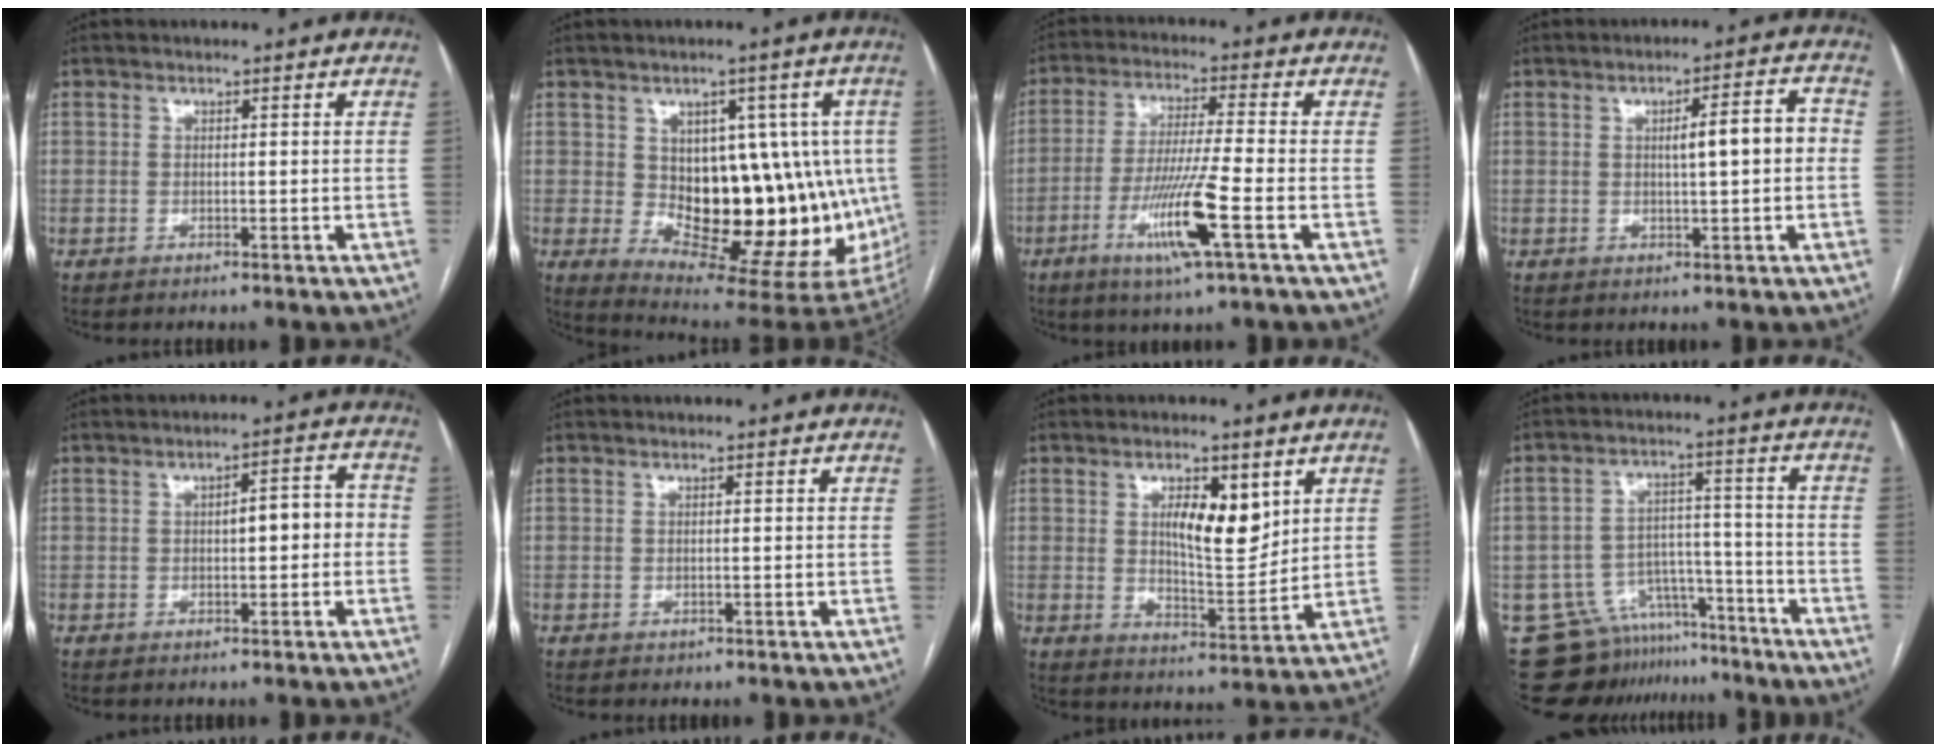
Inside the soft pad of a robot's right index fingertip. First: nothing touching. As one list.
[{"total": 17.7, "force": [-1.2, 8.6, 15.4], "torque": [-0.165, 0.014, 0.007]}, {"total": 10.7, "force": [-4.1, -0.6, 9.9], "torque": [-0.194, -0.018, -0.078]}, {"total": 6.1, "force": [0.3, 0.9, 6.0], "torque": [-0.090, 0.019, 0.006]}, {"total": 5.0, "force": [-0.2, 1.6, 4.8], "torque": [-0.064, 0.028, -0.003]}, {"total": 0.0}, {"total": 8.5, "force": [3.3, 3.0, 7.3], "torque": [-0.115, -0.007, 0.059]}, {"total": 12.5, "force": [-10.5, 6.6, 1.1], "torque": [-0.014, 0.051, -0.152]}]